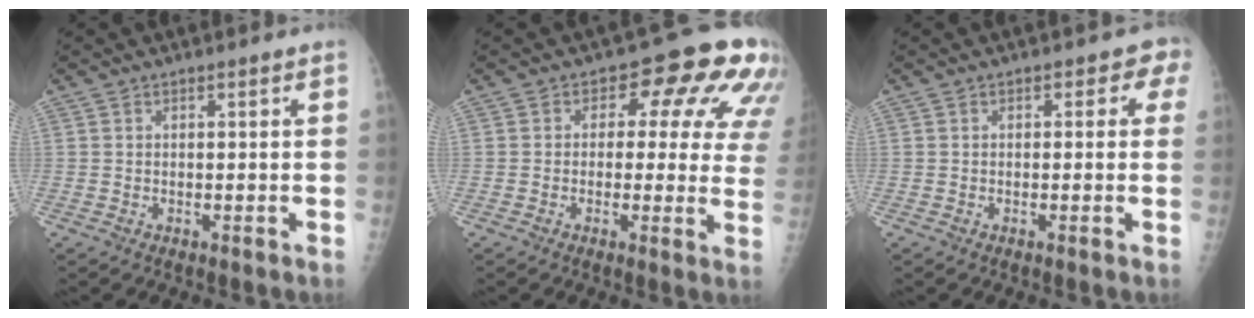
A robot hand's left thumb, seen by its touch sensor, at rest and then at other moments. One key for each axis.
{"total": 14.3, "fx": 5.0, "fy": 7.7, "fz": 11.0, "tx": -0.076, "ty": -0.001, "tz": 0.042}
{"total": 2.4, "fx": 0.6, "fy": 1.8, "fz": 1.4, "tx": 0.017, "ty": 0.007, "tz": -0.007}